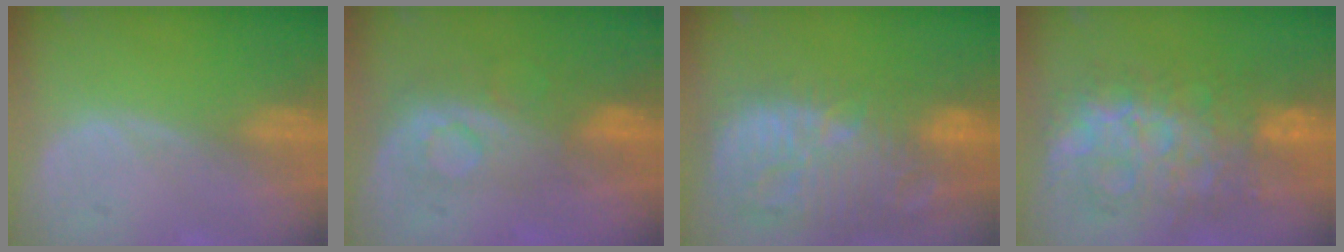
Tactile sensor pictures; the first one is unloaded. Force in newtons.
{"total": 8.3, "press": 7.3, "slide": 3.8}
{"total": 14.5, "press": 12.5, "slide": 7.3}
{"total": 11.8, "press": 11.8, "slide": 1.2}